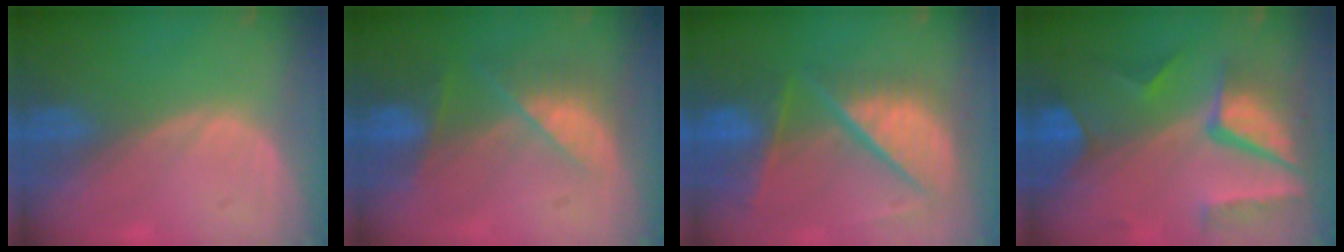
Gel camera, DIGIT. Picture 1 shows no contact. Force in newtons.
{"total": 7.2, "press": 6.5, "slide": 3.2}
{"total": 11.7, "press": 9.7, "slide": 6.4}
{"total": 10.5, "press": 8.8, "slide": 5.7}